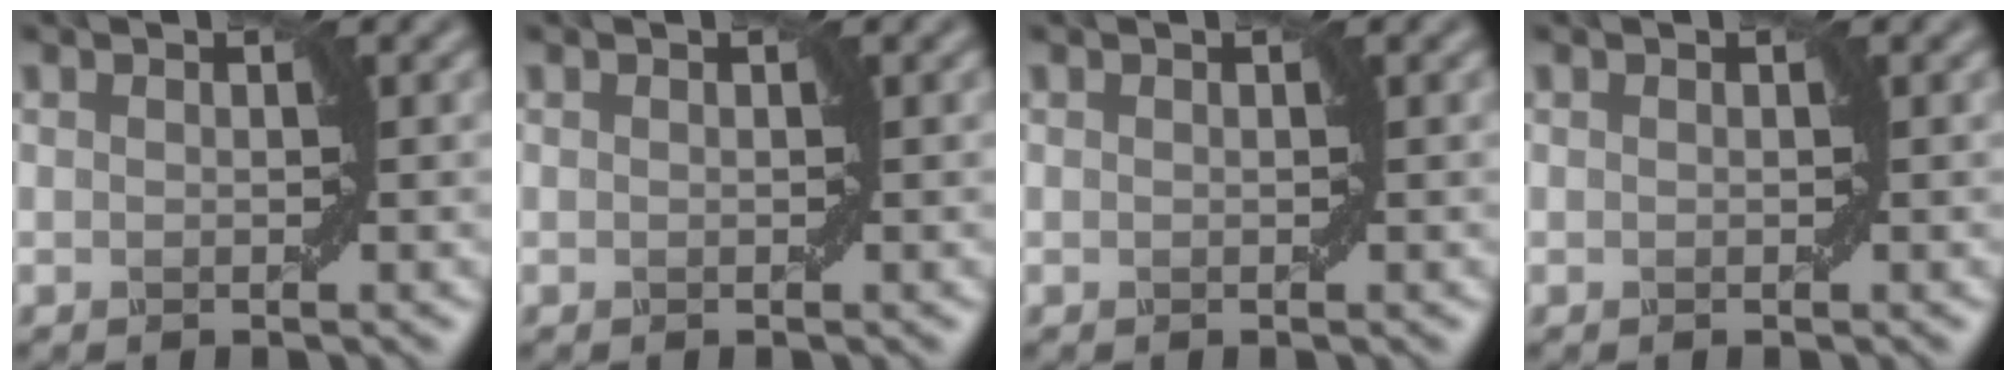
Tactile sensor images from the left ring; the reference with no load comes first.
{"total": 0.0}
{"total": 0.0}
{"total": 0.0}